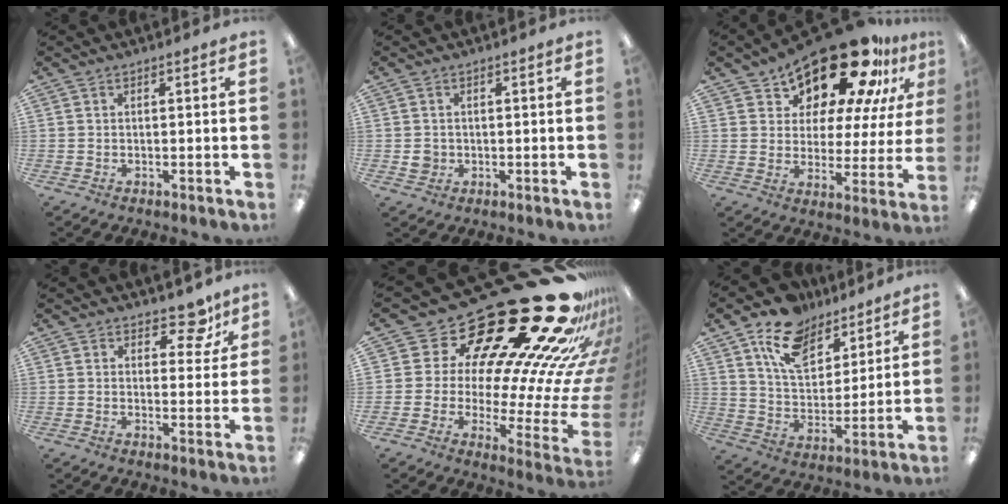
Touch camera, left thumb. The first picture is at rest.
{"total": 2.6, "force": [0.1, 2.5, 0.7], "torque": [-0.006, 0.000, 0.000]}
{"total": 22.1, "force": [17.2, 8.6, 10.9], "torque": [-0.165, -0.131, 0.293]}
{"total": 7.1, "force": [5.1, 3.6, 3.4], "torque": [-0.024, -0.035, 0.085]}
{"total": 34.6, "force": [23.3, 13.1, 21.9], "torque": [-0.257, -0.229, 0.438]}
{"total": 14.7, "force": [10.1, 8.4, 6.6], "torque": [-0.117, -0.047, 0.190]}